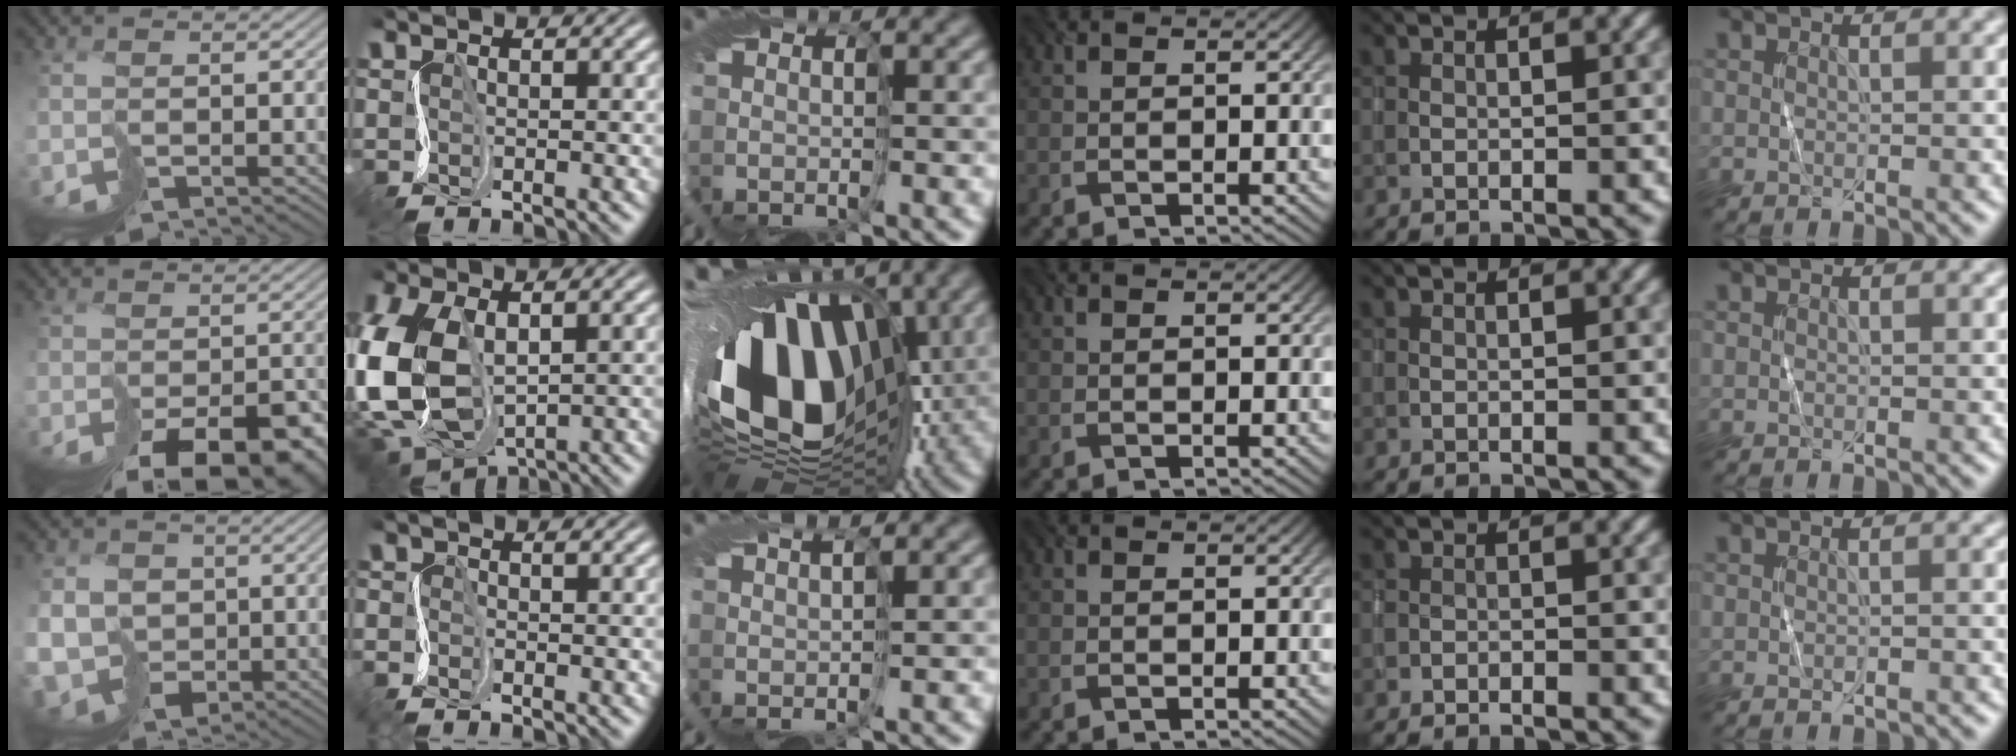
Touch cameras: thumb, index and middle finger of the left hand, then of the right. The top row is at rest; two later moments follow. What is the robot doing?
{"motion": "cut", "object": "wrapping paper"}